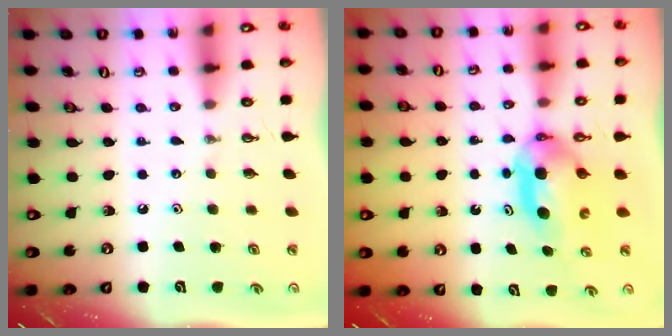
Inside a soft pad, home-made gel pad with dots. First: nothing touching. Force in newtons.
{"total": 6.7, "press": 5.5, "slide": 3.8}